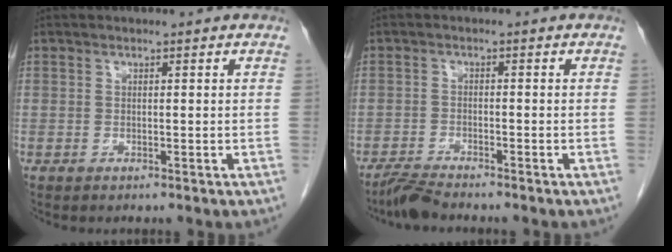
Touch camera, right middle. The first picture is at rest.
{"total": 3.1, "force": [-2.9, -0.2, 1.0], "torque": [-0.025, -0.015, -0.058]}